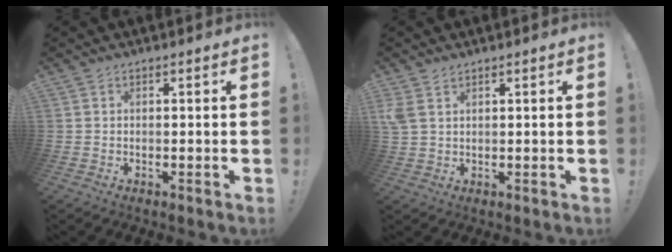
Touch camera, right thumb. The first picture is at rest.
{"total": 3.9, "force": [2.2, 2.2, 2.4], "torque": [-0.046, -0.004, 0.045]}